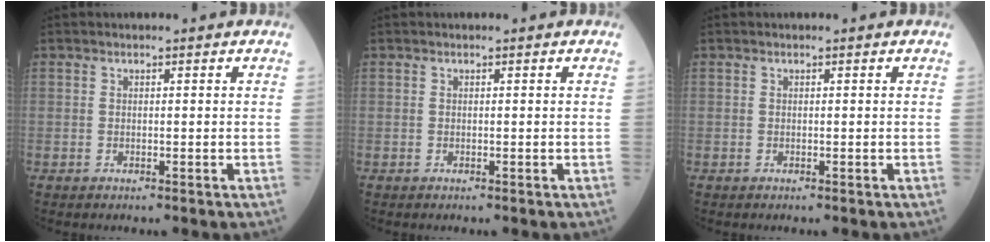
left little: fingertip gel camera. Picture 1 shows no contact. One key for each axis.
{"total": 0.0}
{"total": 0.0}